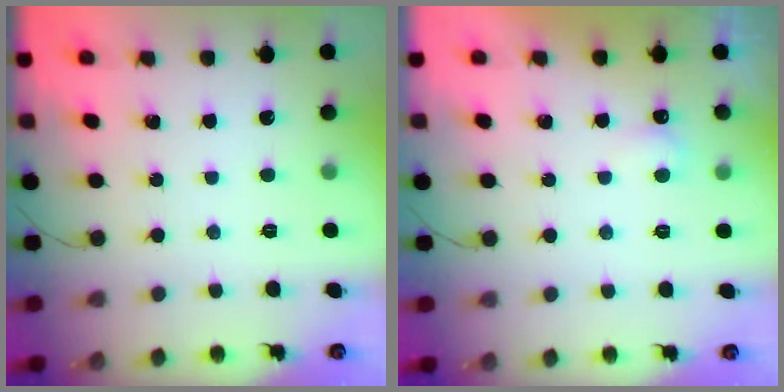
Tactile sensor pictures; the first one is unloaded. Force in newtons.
{"total": 2.5, "press": 2.4, "slide": 0.5}